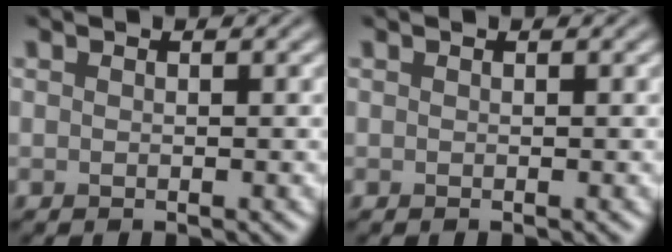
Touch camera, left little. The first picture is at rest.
{"total": 0.0}